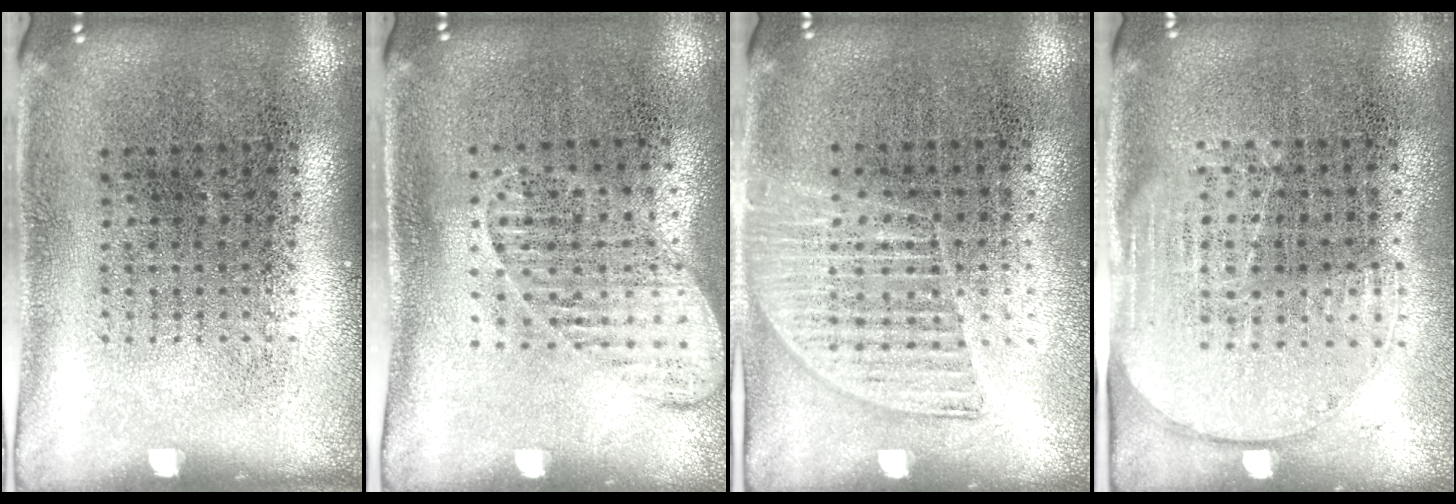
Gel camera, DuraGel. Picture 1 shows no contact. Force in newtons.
{"total": 1.4, "press": 1.2, "slide": 0.8}
{"total": 1.3, "press": 1.2, "slide": 0.5}
{"total": 1.6, "press": 1.4, "slide": 0.8}